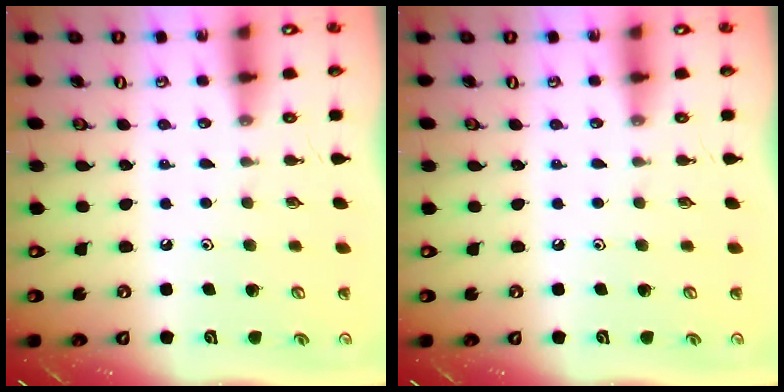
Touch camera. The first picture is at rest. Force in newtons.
{"total": 0.0}